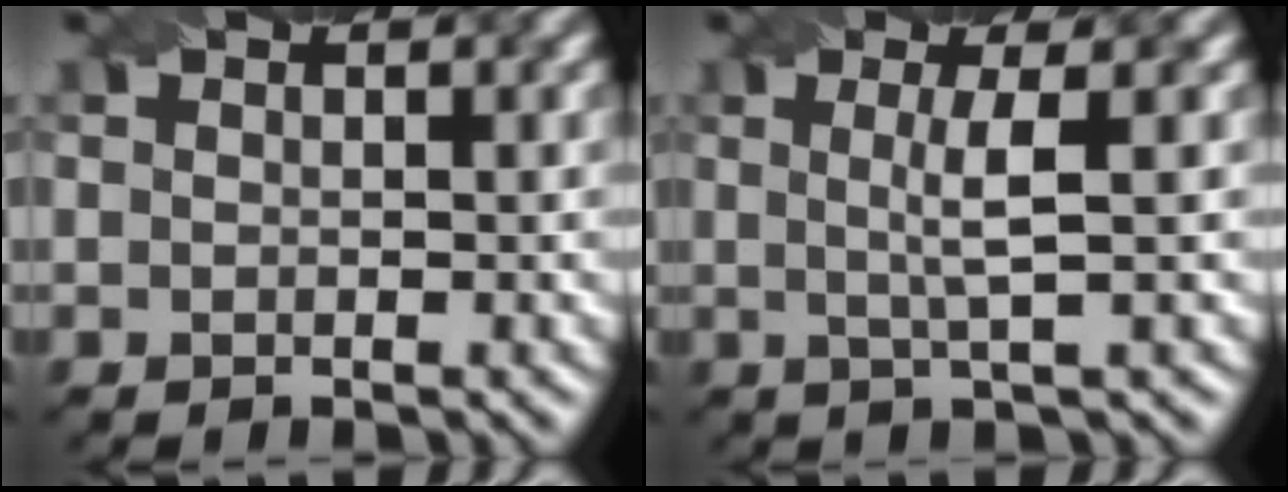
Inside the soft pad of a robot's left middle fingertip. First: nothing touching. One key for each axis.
{"total": 3.1, "fx": 0.2, "fy": 0.5, "fz": 3.1, "tx": -0.058, "ty": 0.000, "tz": 0.004}